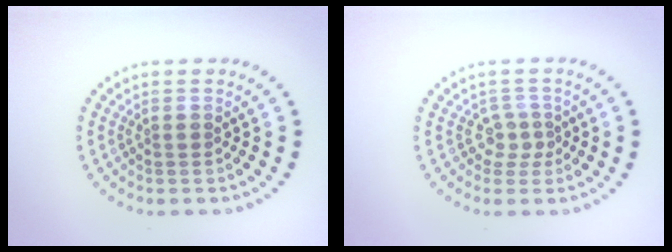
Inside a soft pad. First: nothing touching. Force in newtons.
{"total": 1.7, "press": 1.2, "slide": 1.3}